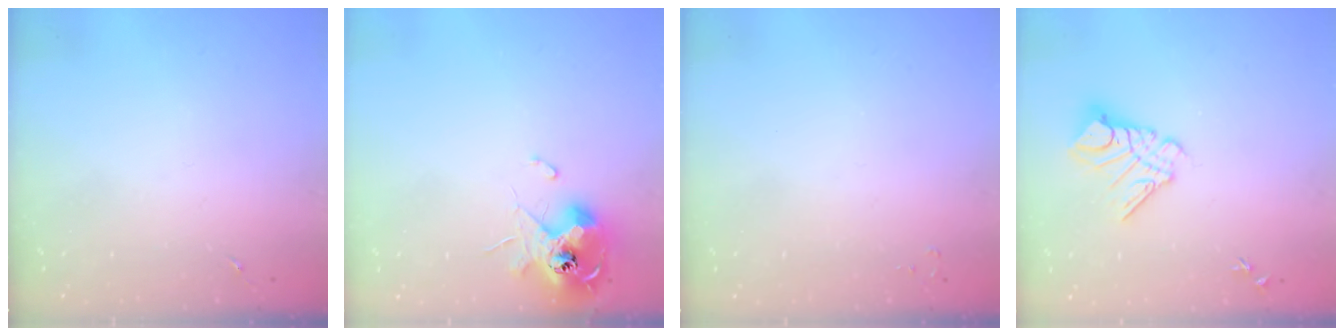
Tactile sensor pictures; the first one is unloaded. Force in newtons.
{"total": 12.8, "press": 12.8, "slide": 1.5}
{"total": 2.0, "press": 2.0, "slide": 0.3}
{"total": 11.6, "press": 11.6, "slide": 1.2}